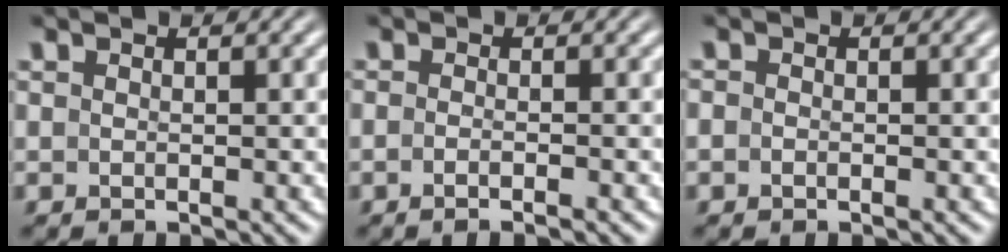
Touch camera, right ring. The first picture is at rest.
{"total": 1.8, "force": [-1.4, -0.1, 1.1], "torque": [-0.020, 0.004, -0.028]}
{"total": 0.9, "force": [-0.4, 0.7, 0.3], "torque": [-0.014, -0.003, -0.010]}